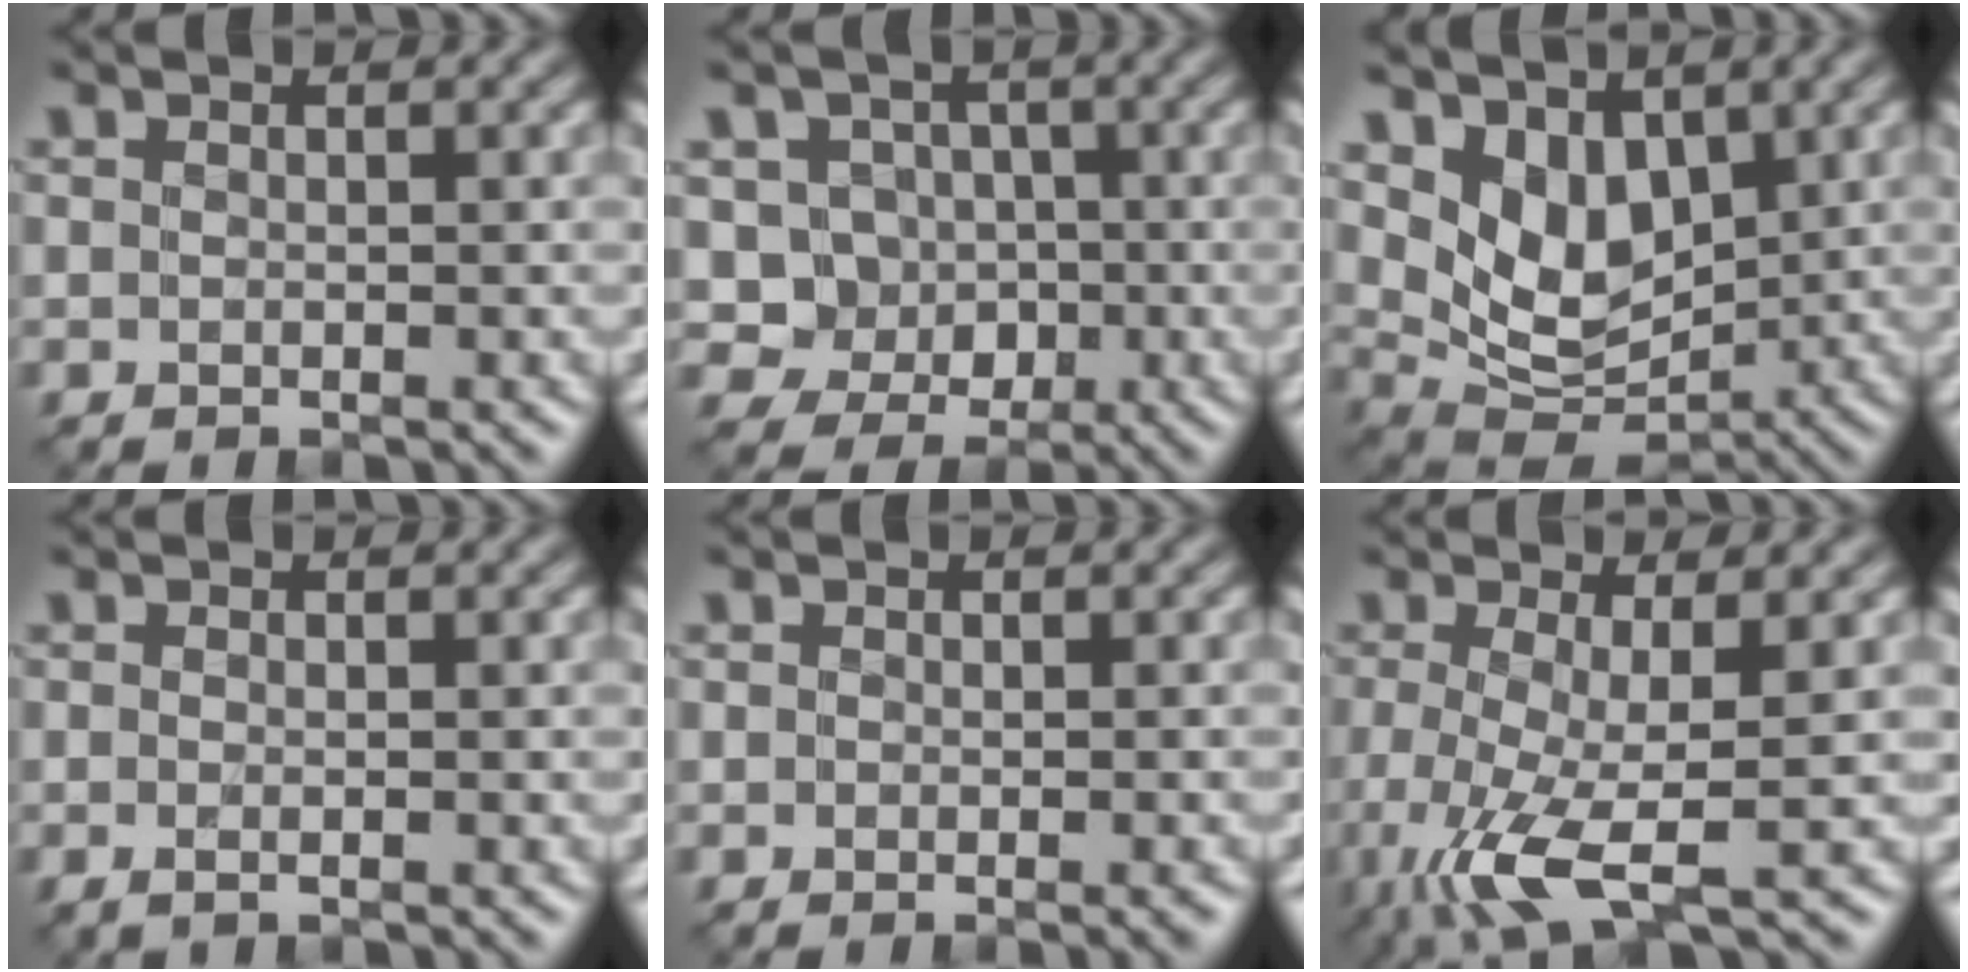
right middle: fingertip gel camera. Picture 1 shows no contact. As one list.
[{"total": 4.7, "force": [0.1, 4.4, 1.7], "torque": [-0.016, -0.003, -0.019]}, {"total": 5.5, "force": [2.3, 3.7, 3.3], "torque": [-0.072, -0.020, 0.043]}, {"total": 1.1, "force": [-0.6, 0.3, 0.9], "torque": [-0.023, -0.006, -0.011]}, {"total": 0.8, "force": [-0.6, 0.2, 0.5], "torque": [-0.006, -0.004, -0.006]}, {"total": 6.1, "force": [-2.4, 1.4, 5.4], "torque": [-0.124, -0.018, -0.050]}]